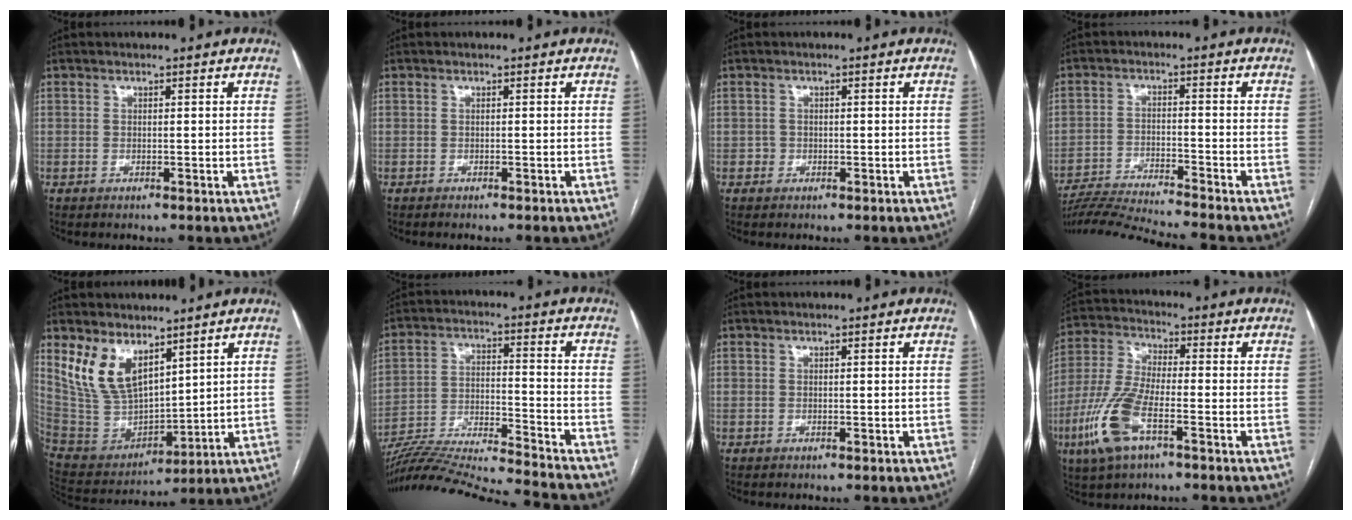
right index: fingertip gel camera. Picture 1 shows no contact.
{"total": 1.5, "force": [-1.3, 0.0, 0.8], "torque": [-0.007, 0.000, -0.016]}
{"total": 0.9, "force": [-0.3, 0.9, 0.1], "torque": [0.003, 0.005, -0.006]}
{"total": 12.6, "force": [-11.7, -2.2, 3.9], "torque": [-0.050, -0.015, -0.198]}
{"total": 12.0, "force": [7.2, 6.3, 7.2], "torque": [-0.159, 0.011, 0.160]}
{"total": 23.2, "force": [-21.8, -1.3, 8.1], "torque": [-0.148, -0.028, -0.336]}
{"total": 0.0}
{"total": 11.3, "force": [-5.0, 3.4, 9.6], "torque": [-0.225, -0.010, -0.098]}